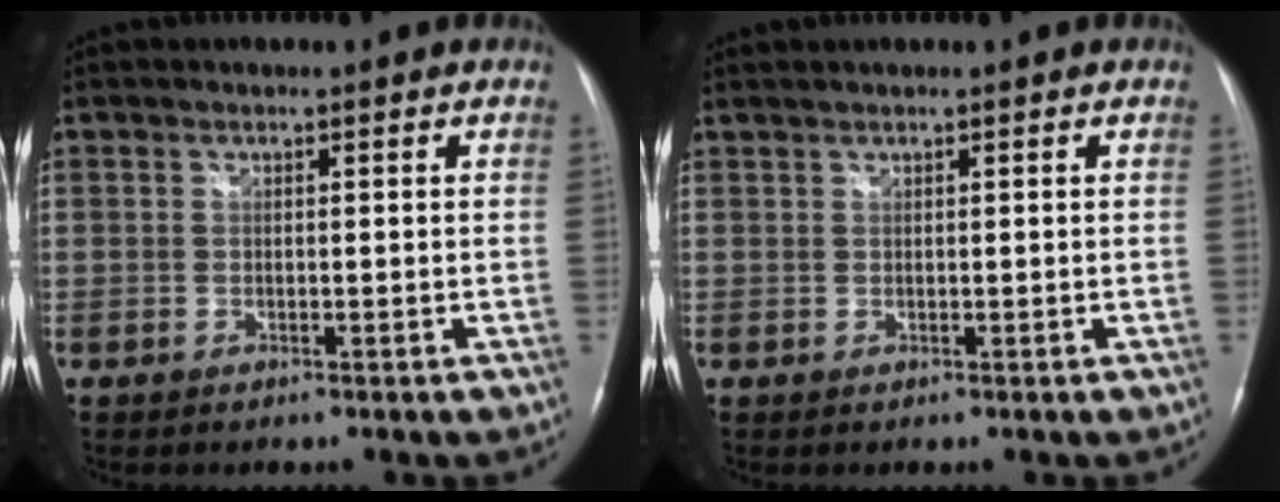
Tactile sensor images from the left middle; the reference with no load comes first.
{"total": 0.7, "force": [0.7, -0.1, 0.2], "torque": [-0.009, 0.009, 0.019]}